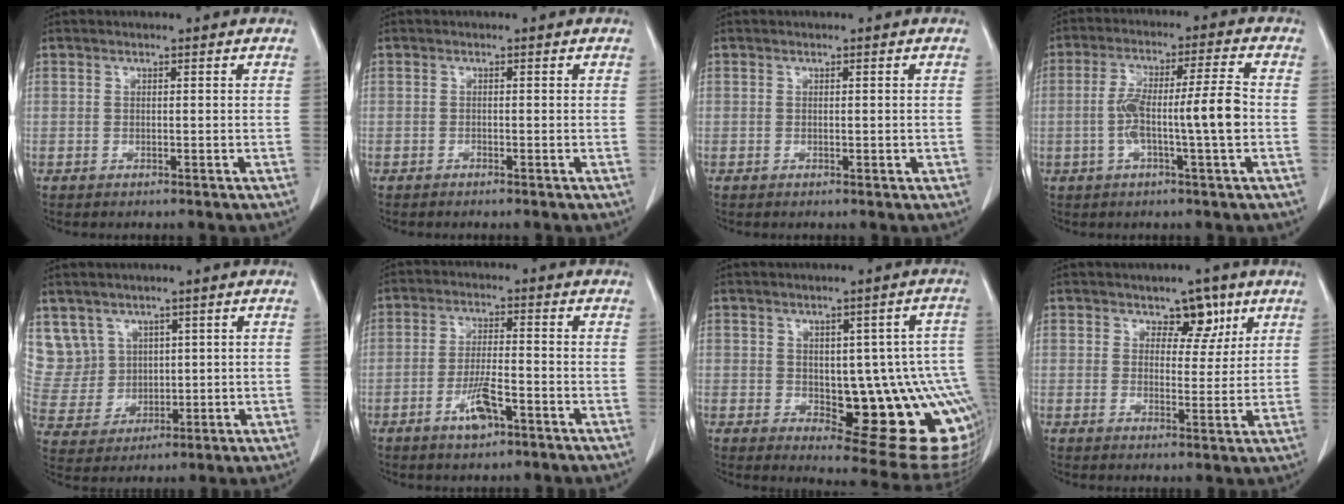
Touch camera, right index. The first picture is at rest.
{"total": 0.0}
{"total": 1.0, "force": [-0.1, 0.6, 0.8], "torque": [-0.010, 0.000, 0.001]}
{"total": 9.5, "force": [-1.6, 0.2, 9.3], "torque": [-0.173, 0.019, -0.030]}
{"total": 9.0, "force": [4.6, 7.7, 0.4], "torque": [-0.021, 0.033, 0.114]}
{"total": 5.6, "force": [-3.0, 1.4, 4.5], "torque": [-0.088, -0.002, -0.051]}
{"total": 18.4, "force": [-3.1, 6.4, 17.0], "torque": [-0.127, 0.019, -0.012]}
{"total": 4.8, "force": [2.8, 2.9, 2.6], "torque": [-0.023, 0.001, 0.040]}